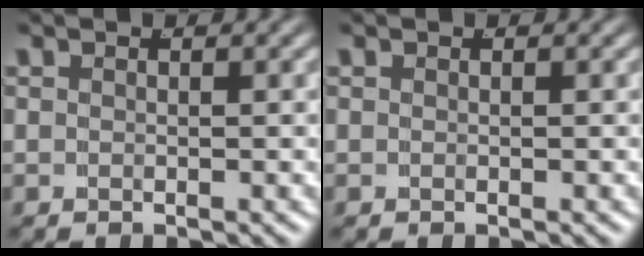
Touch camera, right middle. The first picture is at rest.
{"total": 0.0}